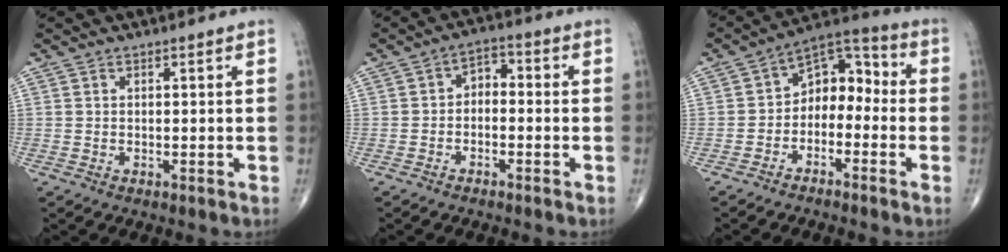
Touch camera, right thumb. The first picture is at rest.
{"total": 3.9, "force": [-1.1, 2.6, 2.7], "torque": [-0.028, 0.030, -0.030]}
{"total": 9.3, "force": [-2.2, 6.5, 6.2], "torque": [-0.060, 0.058, -0.054]}